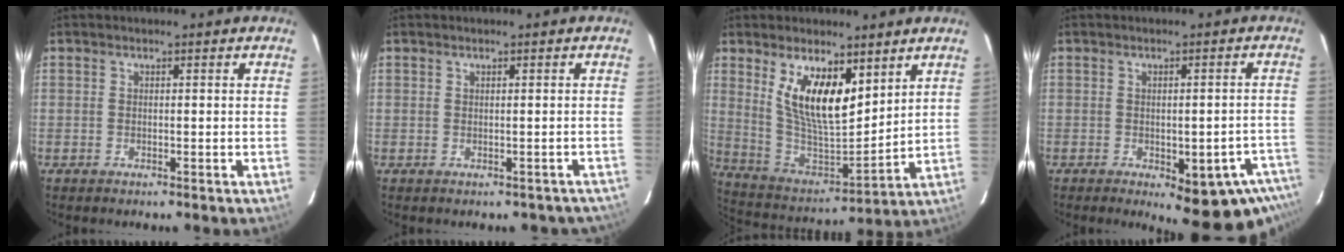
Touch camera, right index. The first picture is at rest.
{"total": 3.4, "force": [-2.6, 1.8, 1.1], "torque": [0.000, 0.021, -0.013]}
{"total": 15.2, "force": [7.6, 5.9, 11.7], "torque": [-0.223, -0.007, 0.155]}
{"total": 13.7, "force": [-8.5, 4.7, 9.6], "torque": [-0.103, -0.019, -0.102]}